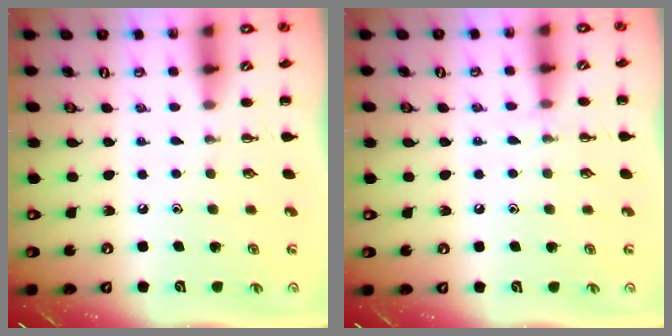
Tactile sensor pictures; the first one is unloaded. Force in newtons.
{"total": 5.4, "press": 5.1, "slide": 1.6}